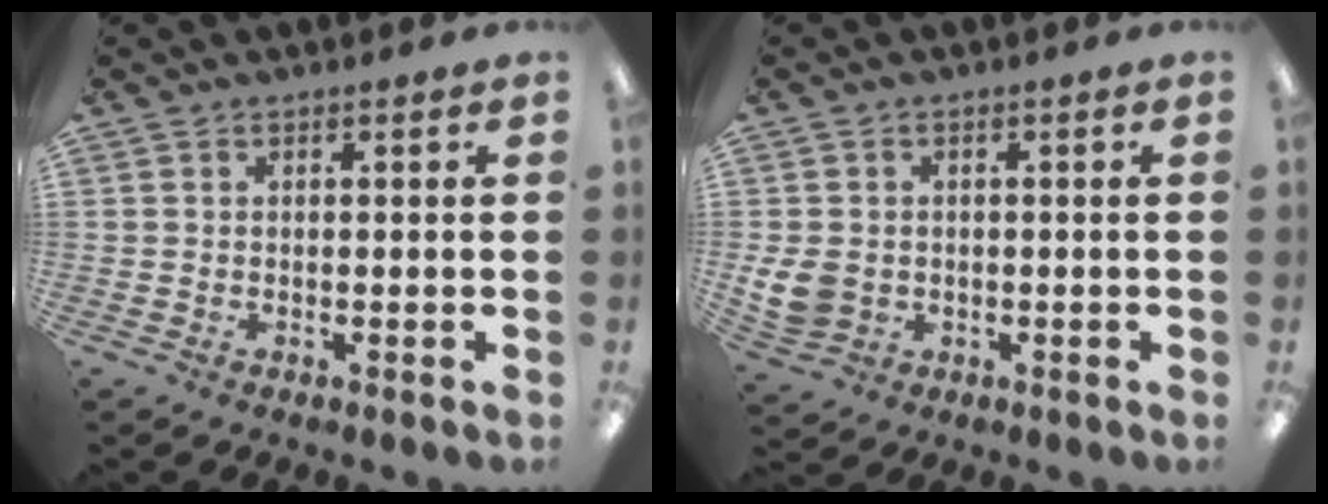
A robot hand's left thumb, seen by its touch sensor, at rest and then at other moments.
{"total": 6.5, "force": [-0.1, 5.6, 3.3], "torque": [-0.079, 0.003, 0.000]}